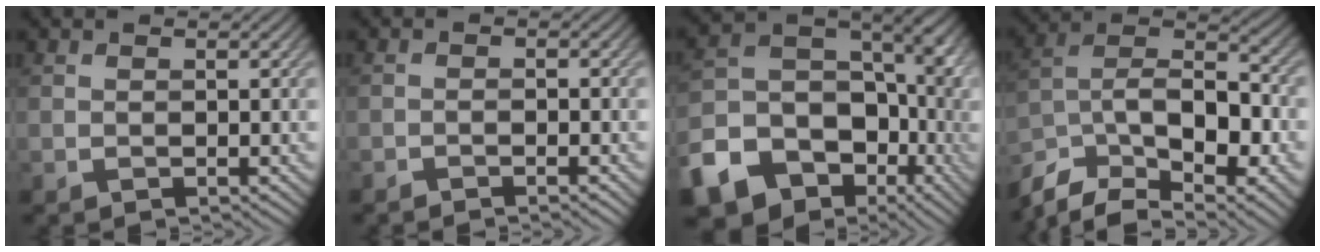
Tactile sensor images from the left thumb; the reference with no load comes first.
{"total": 1.5, "force": [-1.3, 0.0, 0.7], "torque": [-0.016, 0.004, -0.022]}
{"total": 18.1, "force": [-8.7, 13.8, 7.9], "torque": [-0.205, -0.039, -0.129]}
{"total": 14.2, "force": [-8.0, 7.3, 9.2], "torque": [-0.201, -0.020, -0.141]}